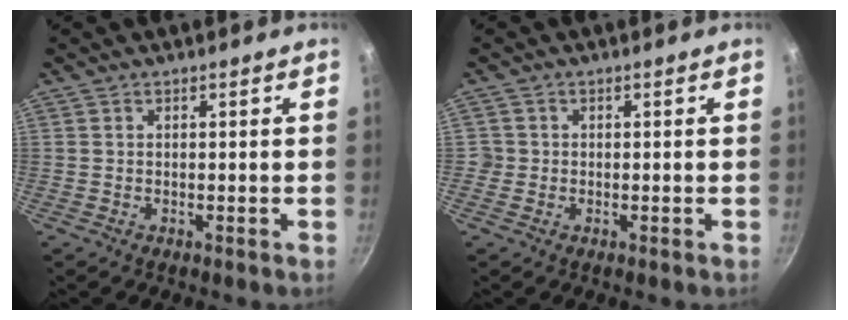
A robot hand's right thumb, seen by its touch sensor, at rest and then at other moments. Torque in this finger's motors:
{"motor_torque": [0.16, 0.07, 0.30, 0.07, 0.05]}